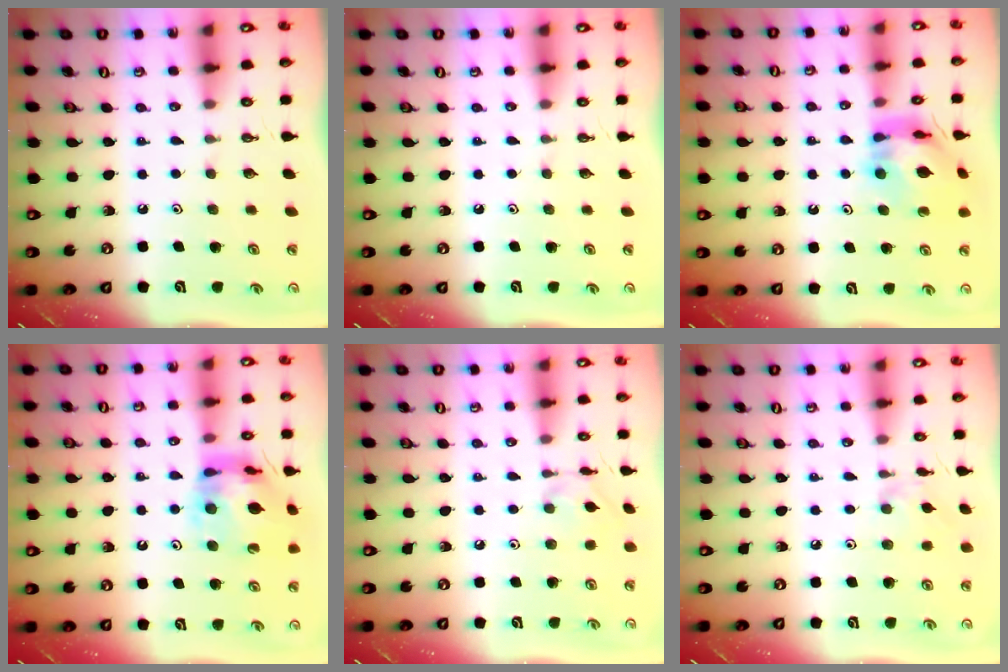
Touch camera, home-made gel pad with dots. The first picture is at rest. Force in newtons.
{"total": 0.0}
{"total": 12.0, "press": 11.9, "slide": 1.5}
{"total": 14.4, "press": 14.3, "slide": 1.8}
{"total": 2.6, "press": 2.6, "slide": 0.3}
{"total": 2.1, "press": 2.1, "slide": 0.4}